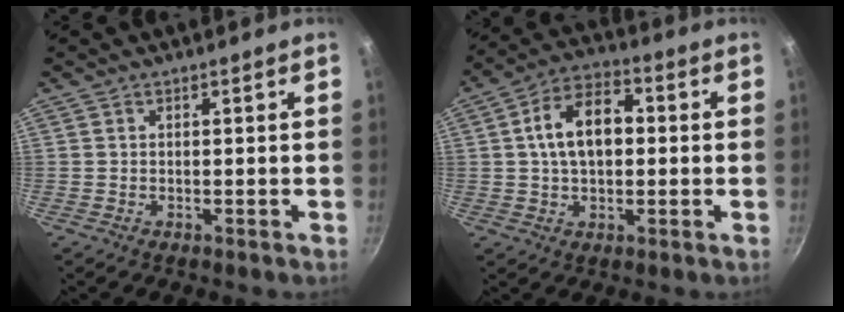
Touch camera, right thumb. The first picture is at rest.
{"total": 11.7, "force": [1.2, 7.3, 9.1], "torque": [-0.124, 0.026, 0.009]}